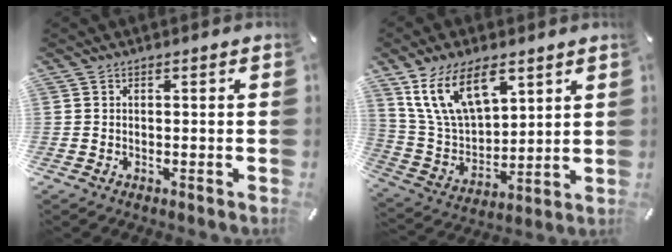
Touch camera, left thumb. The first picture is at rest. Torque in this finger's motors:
{"motor_torque": [2.59, 1.30, 1.39, -1.37, 0.26]}